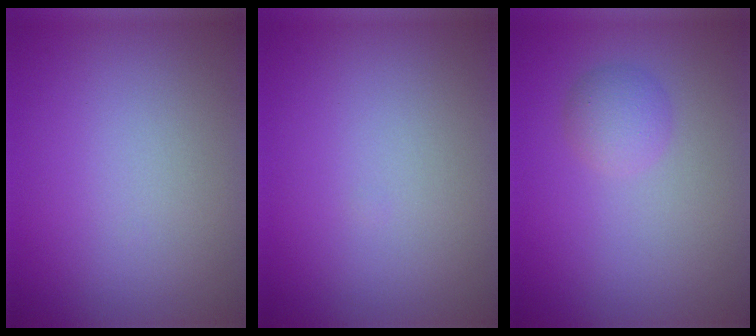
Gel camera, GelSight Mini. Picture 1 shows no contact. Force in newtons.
{"total": 0.0}
{"total": 1.9, "press": 1.9, "slide": 0.1}